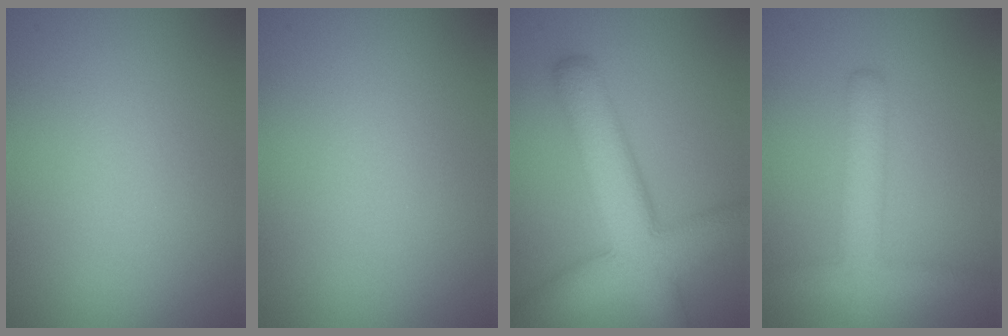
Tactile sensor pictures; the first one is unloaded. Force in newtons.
{"total": 0.0}
{"total": 8.3, "press": 8.3, "slide": 0.3}
{"total": 3.7, "press": 3.7, "slide": 0.2}